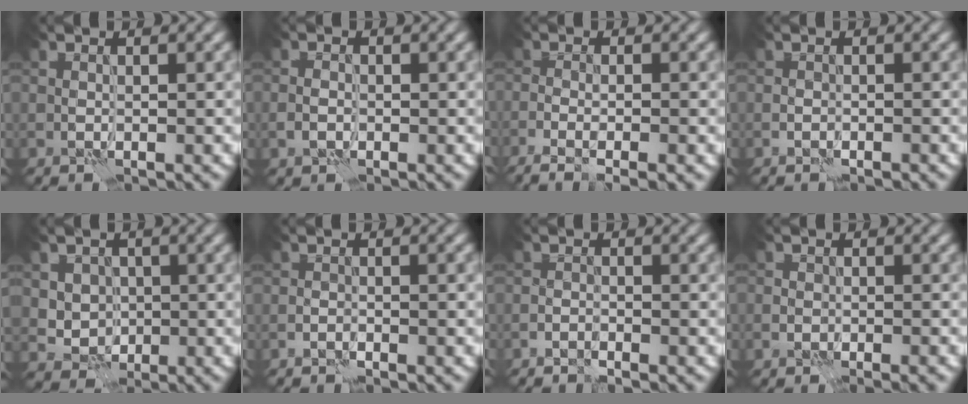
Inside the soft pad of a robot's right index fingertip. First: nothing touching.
{"total": 1.0, "force": [-0.6, 0.7, 0.3], "torque": [-0.007, 0.006, -0.010]}
{"total": 4.1, "force": [-2.4, 1.1, 3.1], "torque": [-0.042, 0.000, -0.034]}
{"total": 1.0, "force": [-1.0, 0.0, -0.2], "torque": [0.002, 0.003, -0.017]}
{"total": 2.8, "force": [0.3, 2.8, 0.5], "torque": [-0.012, 0.000, 0.015]}
{"total": 1.0, "force": [-1.0, 0.0, 0.1], "torque": [0.003, 0.005, -0.020]}
{"total": 1.3, "force": [-1.3, -0.1, -0.1], "torque": [-0.002, 0.004, -0.025]}
{"total": 1.4, "force": [-1.4, 0.2, 0.1], "torque": [0.002, 0.001, -0.023]}